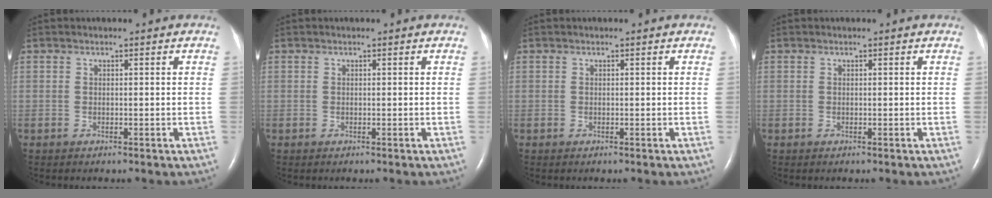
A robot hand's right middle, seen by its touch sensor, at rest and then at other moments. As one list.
[{"total": 0.0}, {"total": 0.0}, {"total": 0.0}]